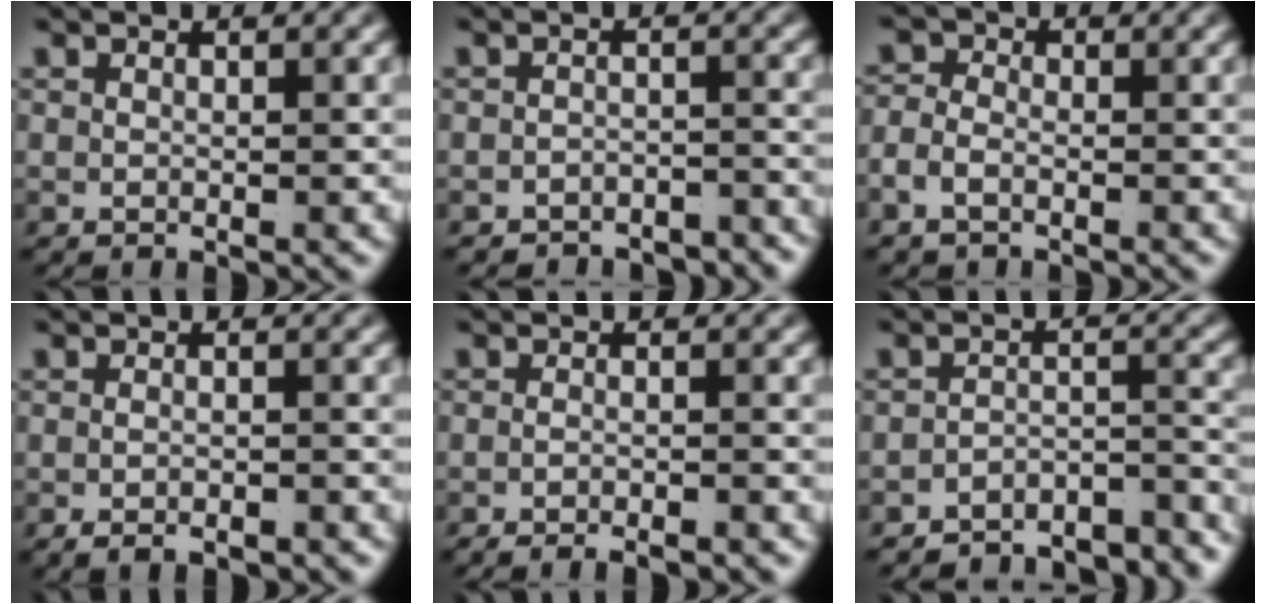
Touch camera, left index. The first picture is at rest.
{"total": 4.0, "force": [-3.9, 0.5, 0.1], "torque": [0.006, -0.013, -0.062]}
{"total": 2.2, "force": [-1.6, 1.2, 0.9], "torque": [-0.026, -0.014, -0.025]}
{"total": 2.2, "force": [-2.1, 0.3, 0.8], "torque": [-0.009, -0.008, -0.029]}
{"total": 3.2, "force": [-2.9, 0.3, 1.2], "torque": [-0.019, -0.008, -0.045]}
{"total": 8.9, "force": [-8.1, 2.2, 2.9], "torque": [-0.024, -0.019, -0.119]}